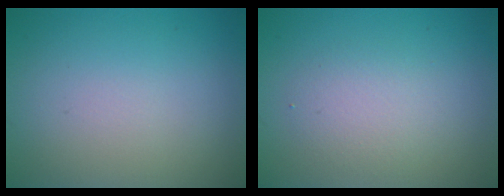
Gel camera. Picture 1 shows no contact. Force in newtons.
{"total": 2.5, "press": 2.5, "slide": 0.2}